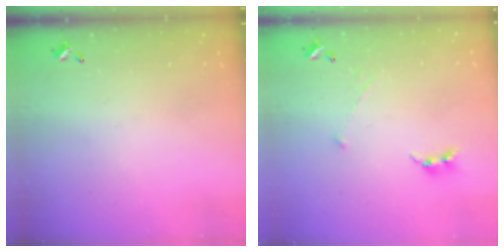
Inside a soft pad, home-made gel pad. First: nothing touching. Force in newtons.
{"total": 0.6, "press": 0.6, "slide": 0.3}